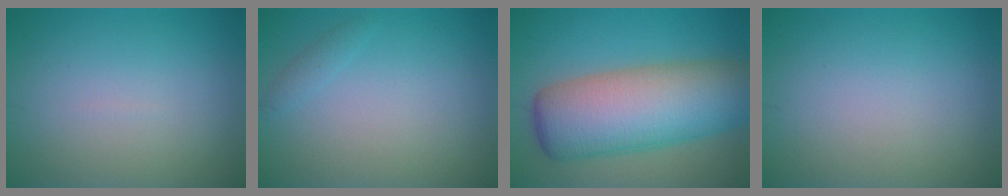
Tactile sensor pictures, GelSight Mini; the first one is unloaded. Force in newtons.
{"total": 0.8, "press": 0.8, "slide": 0.0}
{"total": 11.5, "press": 11.5, "slide": 0.5}
{"total": 0.0}